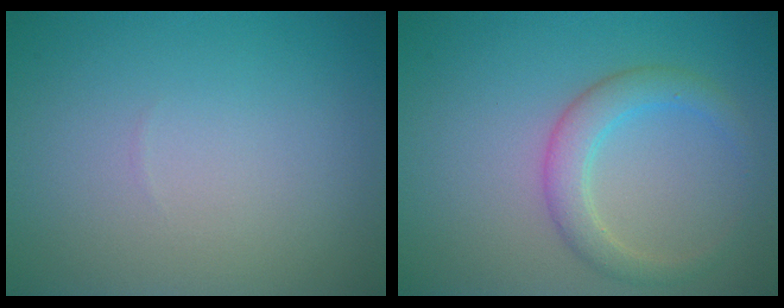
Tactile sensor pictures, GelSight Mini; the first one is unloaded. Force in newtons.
{"total": 3.1, "press": 3.1, "slide": 0.3}